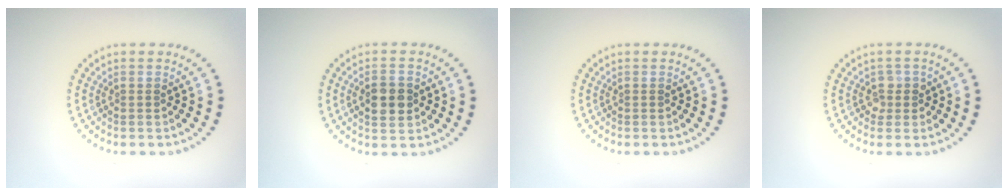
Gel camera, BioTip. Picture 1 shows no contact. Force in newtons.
{"total": 3.3, "press": 3.3, "slide": 0.2}
{"total": 0.0}
{"total": 1.4, "press": 1.3, "slide": 0.6}